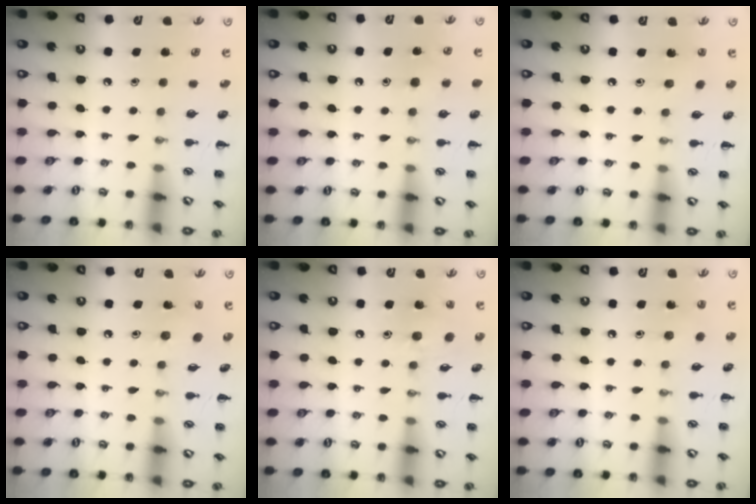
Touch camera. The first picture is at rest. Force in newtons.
{"total": 5.5, "press": 5.2, "slide": 1.9}
{"total": 2.4, "press": 2.4, "slide": 0.4}
{"total": 3.8, "press": 3.7, "slide": 1.0}
{"total": 10.2, "press": 10.0, "slide": 2.2}
{"total": 4.3, "press": 4.1, "slide": 1.1}